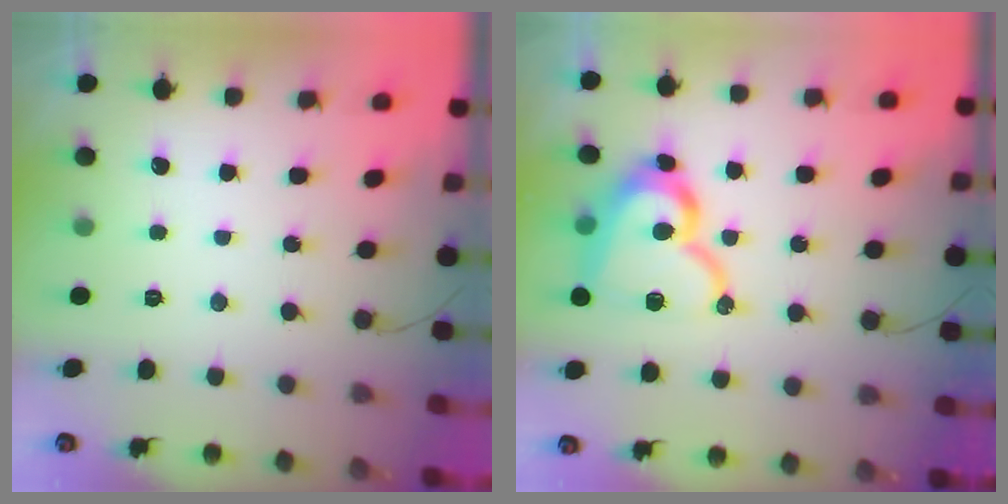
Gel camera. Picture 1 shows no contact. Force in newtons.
{"total": 17.8, "press": 17.7, "slide": 1.7}